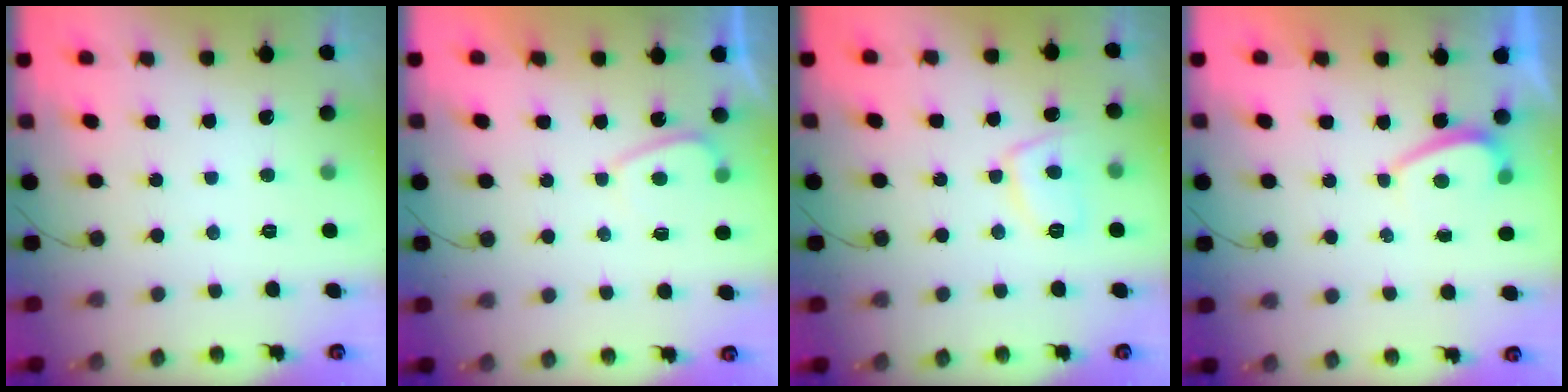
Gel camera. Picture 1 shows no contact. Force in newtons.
{"total": 1.2, "press": 1.0, "slide": 0.6}
{"total": 6.9, "press": 6.9, "slide": 0.9}
{"total": 0.9, "press": 0.7, "slide": 0.5}